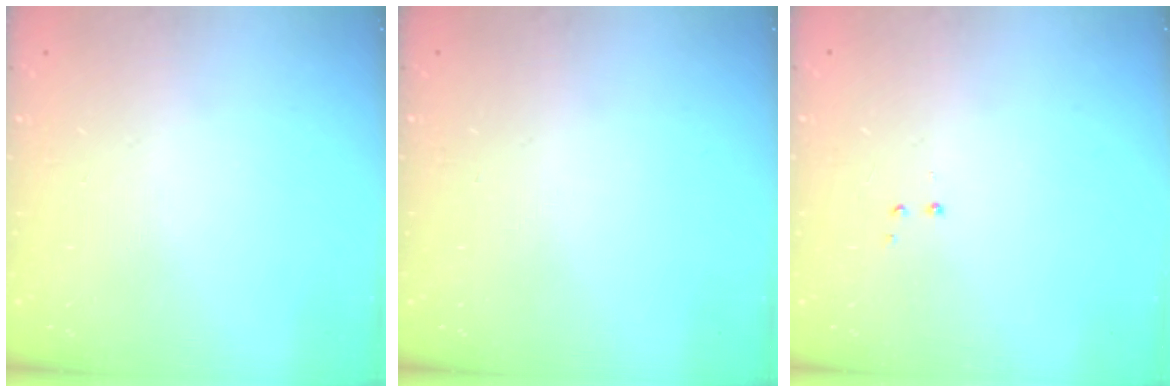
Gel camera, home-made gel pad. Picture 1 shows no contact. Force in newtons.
{"total": 0.0}
{"total": 2.8, "press": 2.7, "slide": 0.5}